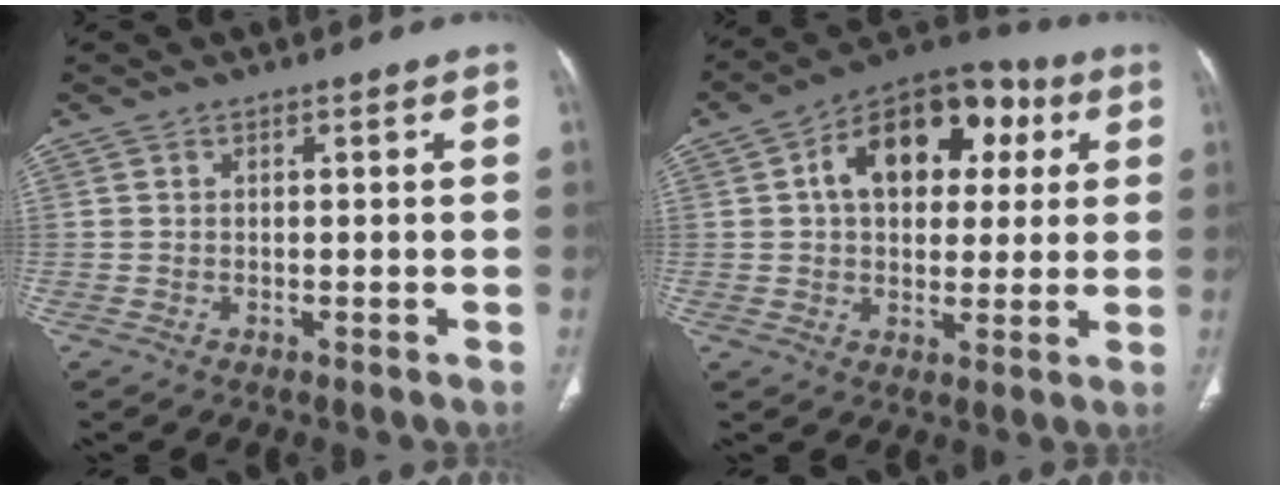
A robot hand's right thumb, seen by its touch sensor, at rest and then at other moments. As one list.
[{"total": 17.7, "force": [4.7, 11.5, 12.7], "torque": [-0.147, 0.019, 0.063]}]